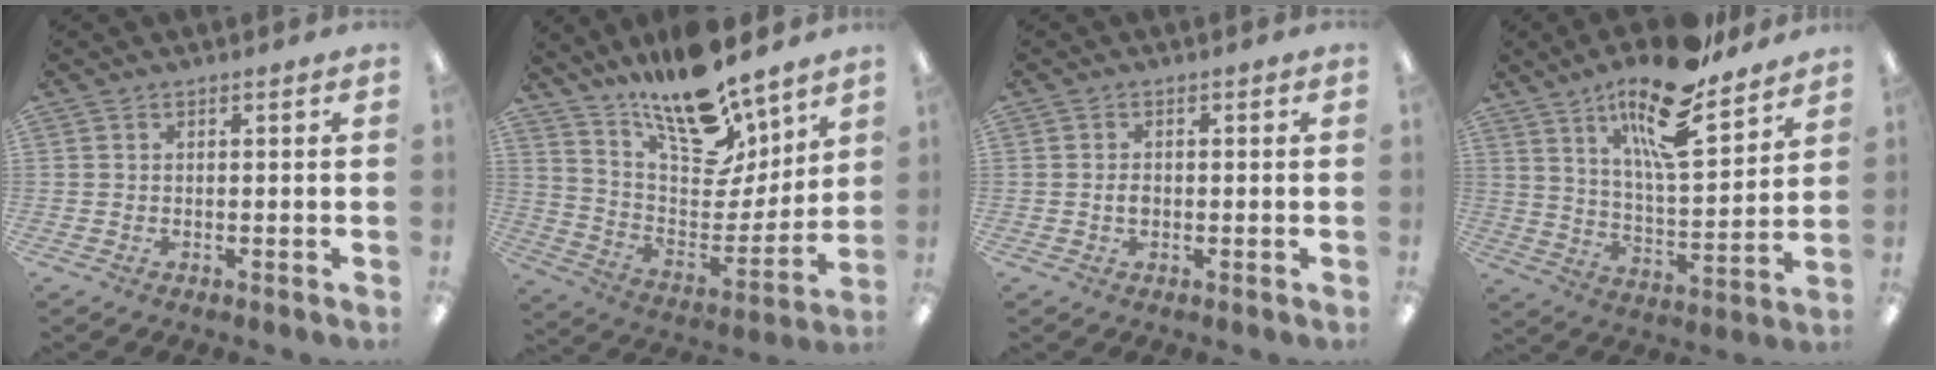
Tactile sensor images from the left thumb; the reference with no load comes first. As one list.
[{"total": 18.3, "force": [15.8, 5.3, 7.5], "torque": [-0.136, -0.128, 0.276]}, {"total": 1.8, "force": [-0.2, 1.3, 1.2], "torque": [-0.023, 0.003, -0.005]}, {"total": 18.5, "force": [13.0, 5.3, 12.1], "torque": [-0.207, -0.073, 0.214]}]